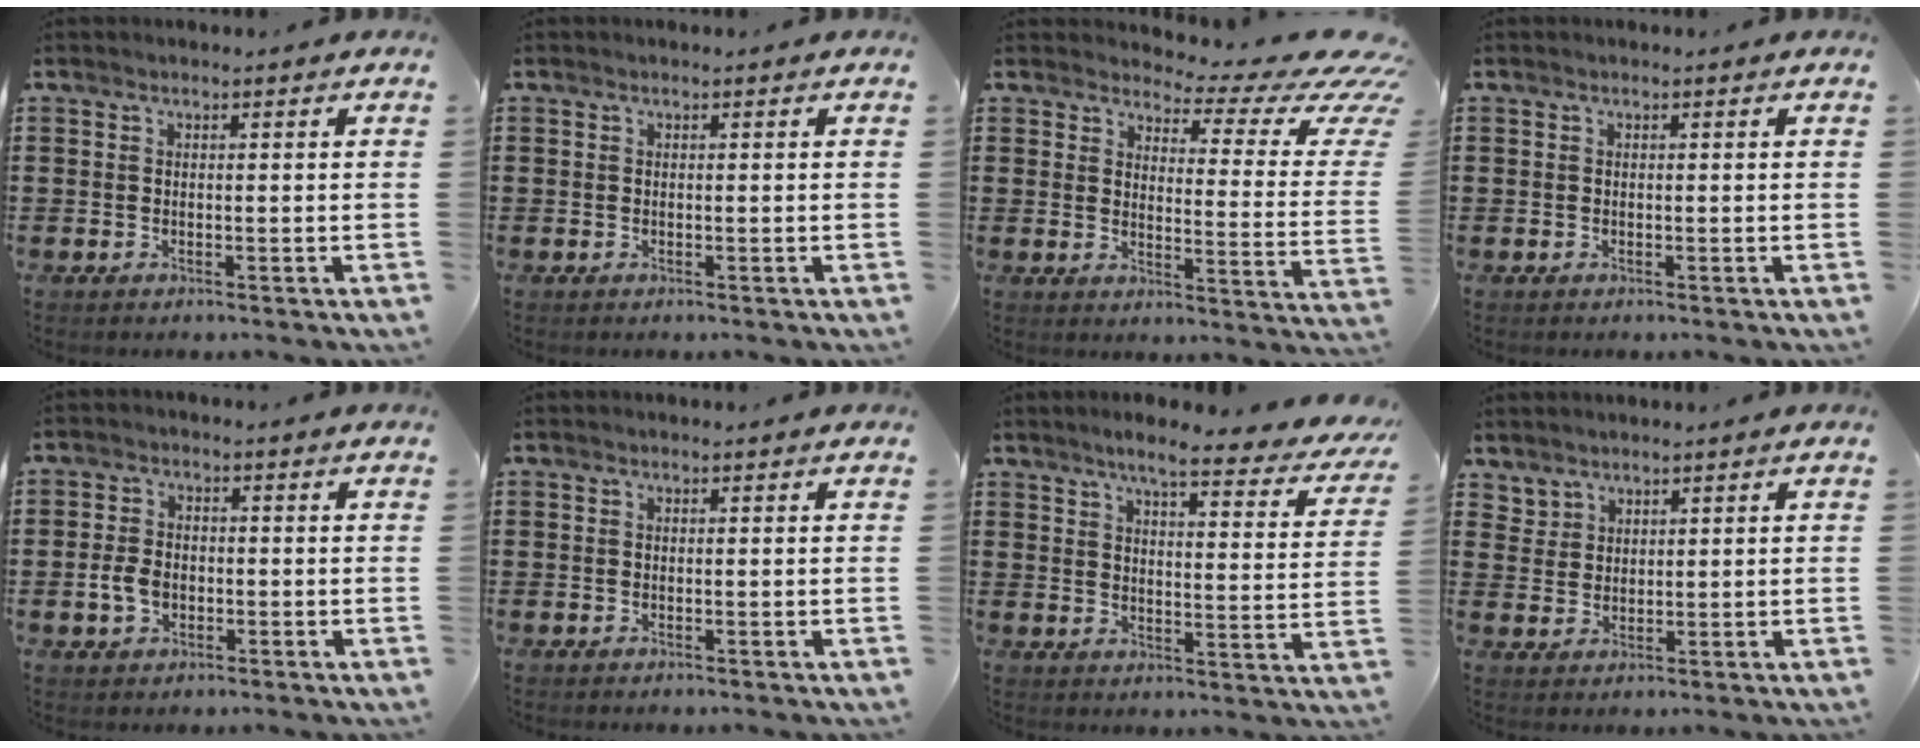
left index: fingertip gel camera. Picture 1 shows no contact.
{"total": 0.0}
{"total": 6.1, "force": [4.4, 1.9, 3.7], "torque": [-0.065, -0.034, 0.073]}
{"total": 0.0}
{"total": 4.1, "force": [-1.0, 2.9, 2.8], "torque": [-0.076, -0.003, -0.024]}
{"total": 0.0}
{"total": 6.4, "force": [5.3, 0.4, 3.6], "torque": [-0.074, -0.032, 0.083]}
{"total": 2.6, "force": [2.2, 1.3, -0.1], "torque": [-0.007, 0.000, 0.044]}